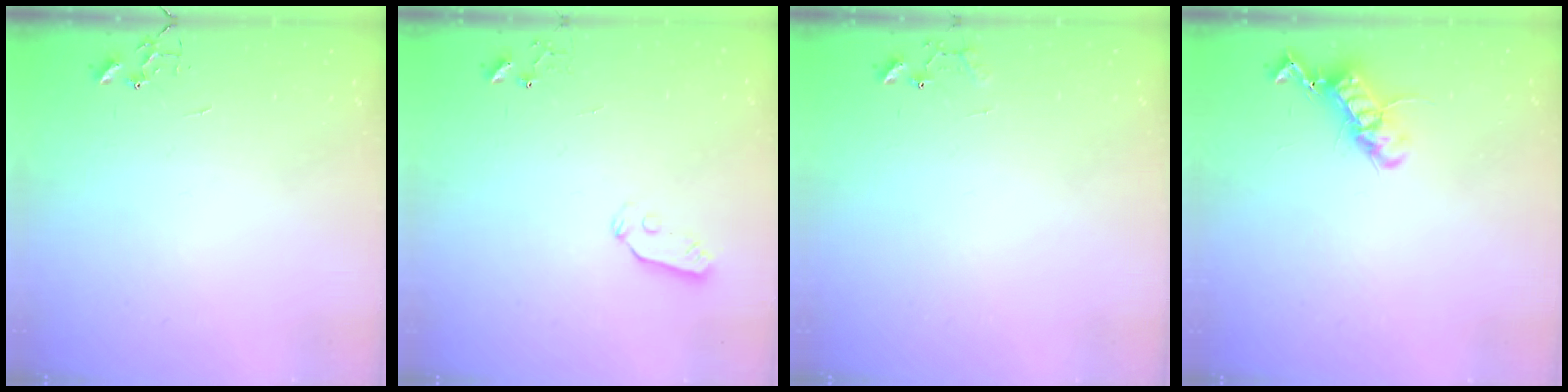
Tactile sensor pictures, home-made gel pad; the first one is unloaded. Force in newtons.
{"total": 3.9, "press": 3.9, "slide": 0.6}
{"total": 7.4, "press": 7.4, "slide": 0.6}
{"total": 12.5, "press": 12.5, "slide": 0.4}